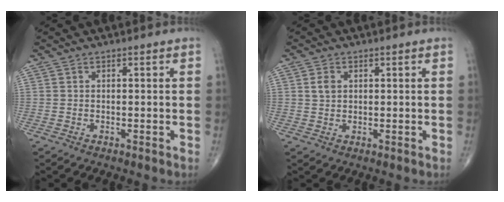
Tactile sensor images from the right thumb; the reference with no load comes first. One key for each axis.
{"total": 2.3, "fx": 0.7, "fy": 1.7, "fz": 1.4, "tx": -0.023, "ty": -0.001, "tz": 0.014}